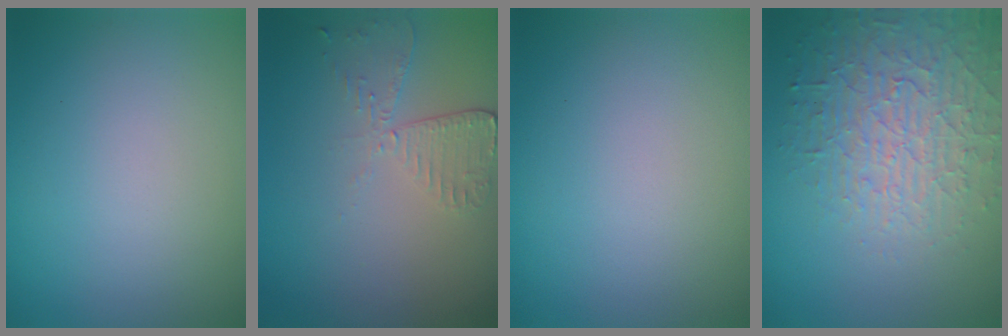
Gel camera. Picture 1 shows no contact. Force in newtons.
{"total": 2.6, "press": 2.3, "slide": 1.1}
{"total": 0.0}
{"total": 4.4, "press": 4.3, "slide": 1.2}